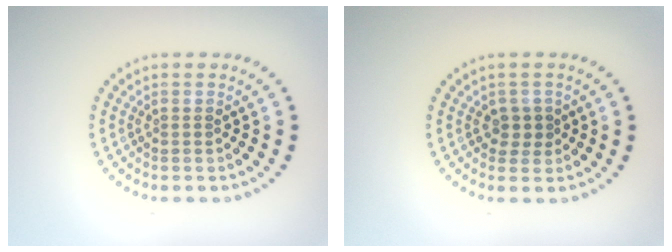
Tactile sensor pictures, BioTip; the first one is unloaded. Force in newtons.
{"total": 1.7, "press": 1.5, "slide": 0.8}